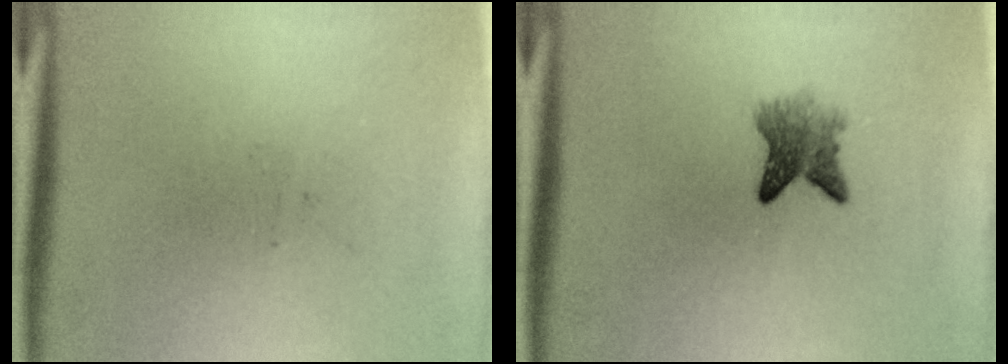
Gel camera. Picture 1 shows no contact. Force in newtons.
{"total": 3.4}